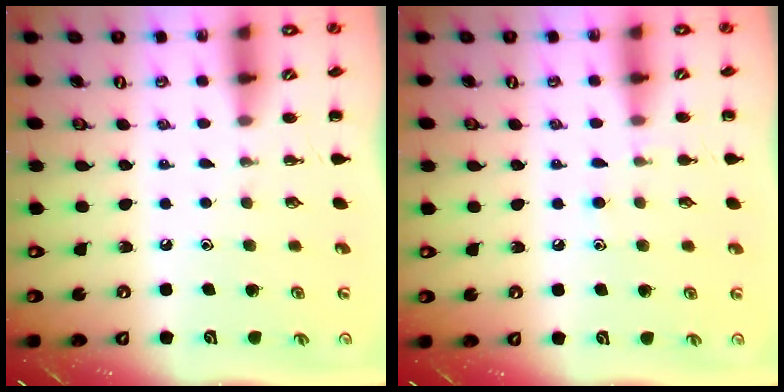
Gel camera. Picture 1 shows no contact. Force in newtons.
{"total": 6.0, "press": 5.6, "slide": 2.2}